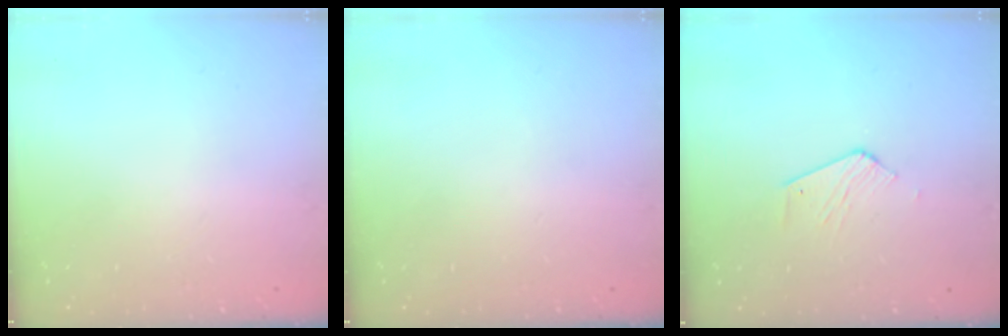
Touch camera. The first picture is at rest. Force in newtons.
{"total": 0.0}
{"total": 2.8, "press": 2.8, "slide": 0.4}